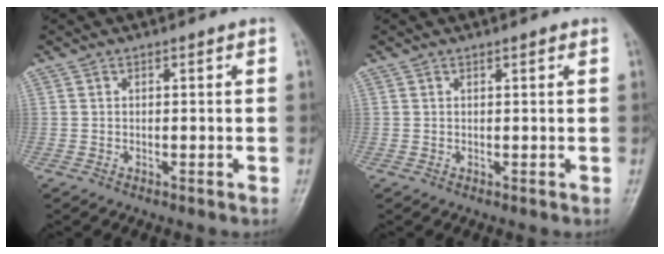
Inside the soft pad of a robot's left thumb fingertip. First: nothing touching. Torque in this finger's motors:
{"motor_torque": [-0.15, -0.04, -0.22, 0.11, 0.02]}